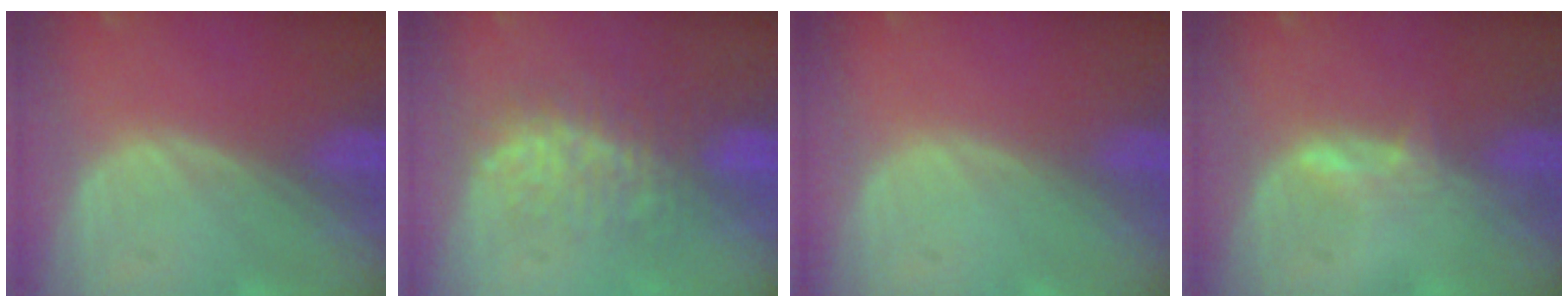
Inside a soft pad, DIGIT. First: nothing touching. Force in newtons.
{"total": 7.8, "press": 7.6, "slide": 2.1}
{"total": 0.0}
{"total": 2.1, "press": 2.0, "slide": 0.4}